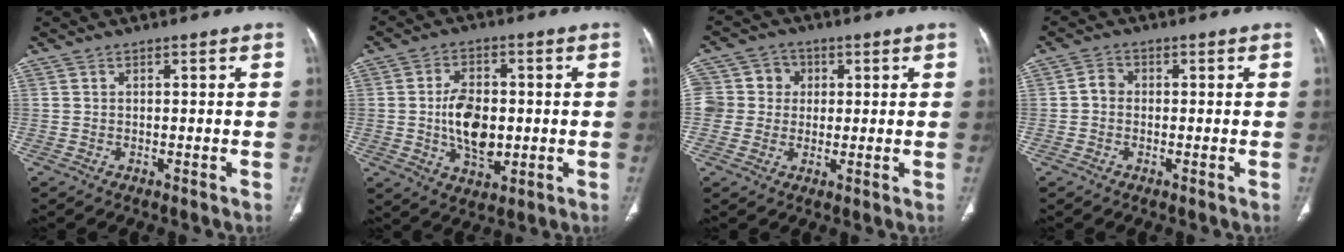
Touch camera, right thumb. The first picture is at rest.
{"total": 10.2, "force": [-0.5, 6.4, 8.0], "torque": [-0.115, -0.001, -0.007]}
{"total": 8.5, "force": [1.0, 8.1, 2.5], "torque": [-0.022, 0.017, 0.016]}
{"total": 2.3, "force": [-0.3, 1.9, 1.2], "torque": [-0.013, 0.007, -0.013]}